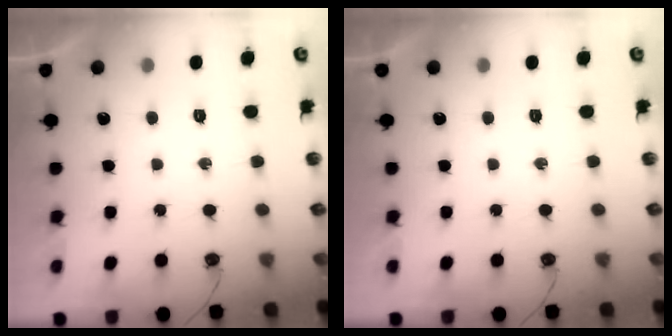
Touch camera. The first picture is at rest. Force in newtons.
{"total": 0.0}